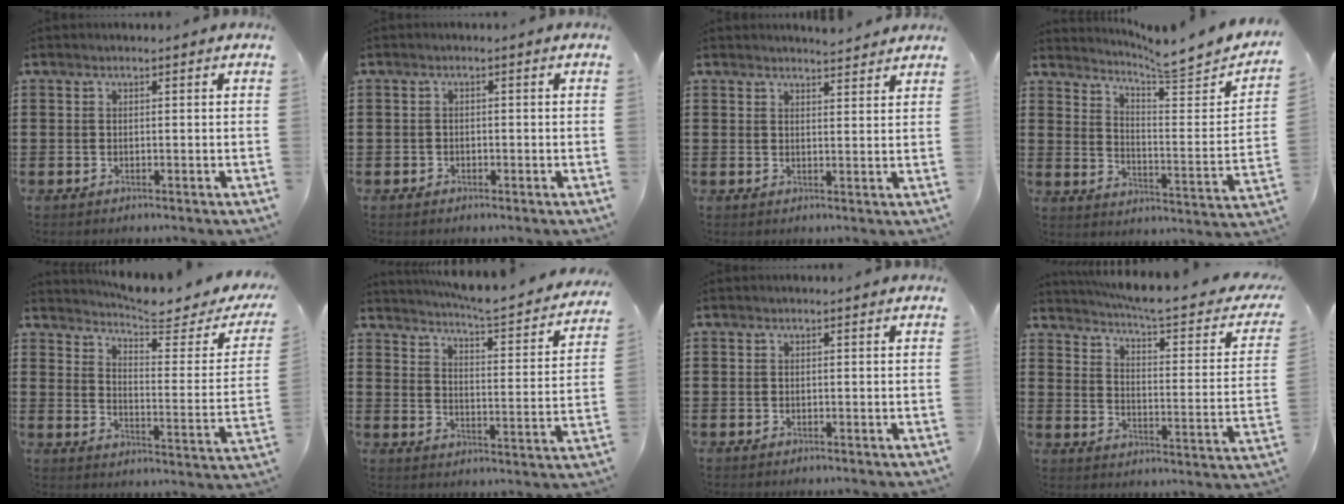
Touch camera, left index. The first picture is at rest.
{"total": 0.9, "force": [-0.4, 0.7, 0.1], "torque": [-0.006, 0.003, -0.011]}
{"total": 2.7, "force": [2.7, -0.1, 0.2], "torque": [-0.010, -0.007, 0.052]}
{"total": 5.7, "force": [5.3, -0.2, 1.9], "torque": [-0.041, -0.056, 0.082]}
{"total": 5.9, "force": [5.3, 0.3, 2.6], "torque": [-0.061, -0.043, 0.086]}
{"total": 5.0, "force": [4.7, -0.5, 1.5], "torque": [-0.046, -0.044, 0.073]}
{"total": 0.0}
{"total": 5.6, "force": [4.8, -0.3, 2.9], "torque": [-0.074, -0.042, 0.073]}